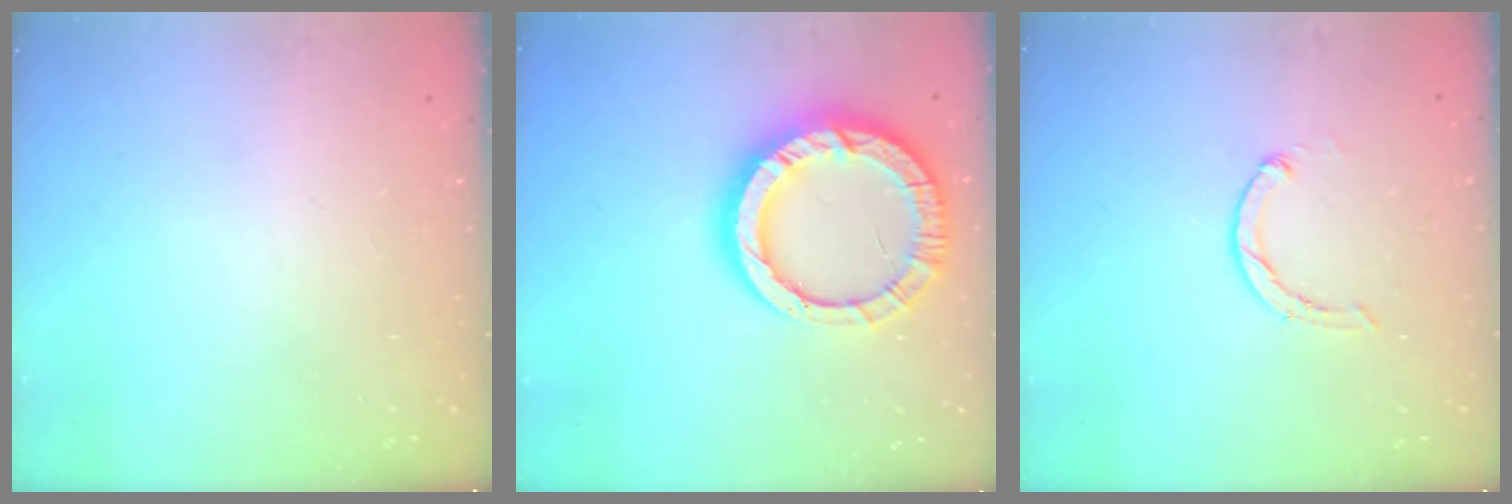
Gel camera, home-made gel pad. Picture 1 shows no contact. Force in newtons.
{"total": 17.5, "press": 17.4, "slide": 1.5}
{"total": 1.9, "press": 1.9, "slide": 0.3}